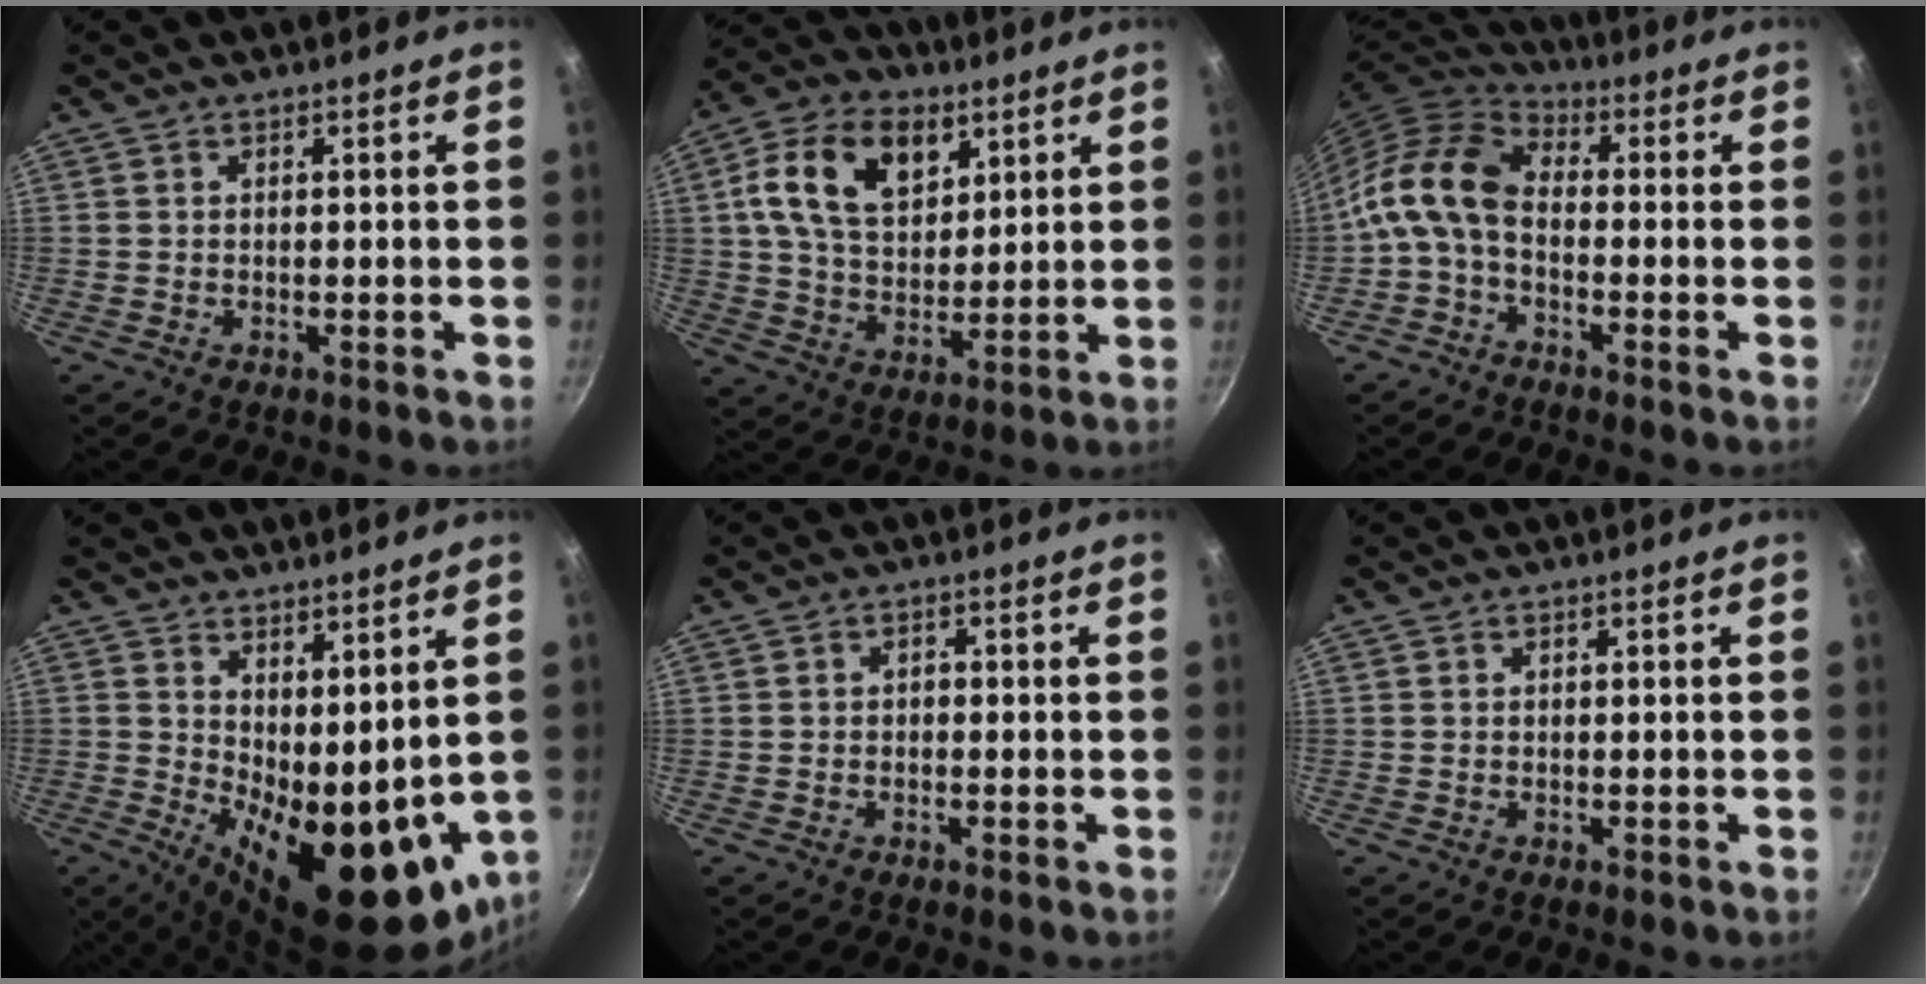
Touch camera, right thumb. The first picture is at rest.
{"total": 15.7, "force": [5.9, 10.3, 10.4], "torque": [-0.158, -0.010, 0.096]}
{"total": 11.9, "force": [-1.9, 7.7, 8.9], "torque": [-0.173, 0.041, -0.061]}
{"total": 17.1, "force": [2.2, 7.8, 15.1], "torque": [-0.181, -0.033, 0.057]}
{"total": 1.2, "force": [-0.4, 0.9, 0.6], "torque": [-0.008, 0.005, -0.008]}
{"total": 0.0}